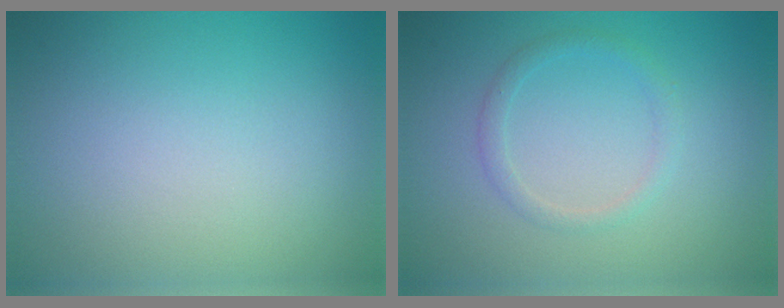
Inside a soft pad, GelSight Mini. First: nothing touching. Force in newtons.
{"total": 1.3, "press": 1.3, "slide": 0.1}